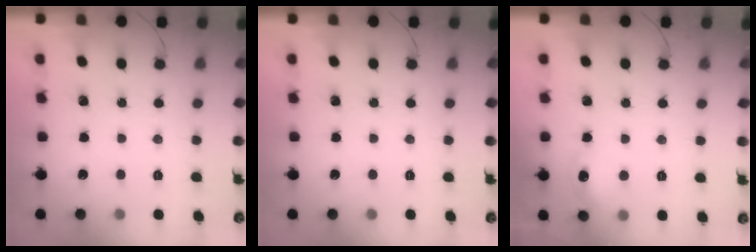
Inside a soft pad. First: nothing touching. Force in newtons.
{"total": 0.0}
{"total": 7.7, "press": 7.6, "slide": 1.6}